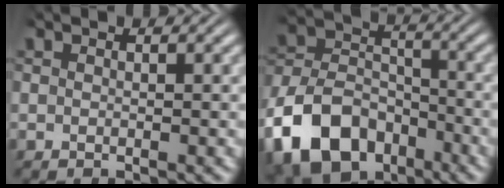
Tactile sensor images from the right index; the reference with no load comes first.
{"total": 11.2, "force": [-5.3, 8.3, 5.4], "torque": [-0.114, -0.047, -0.077]}